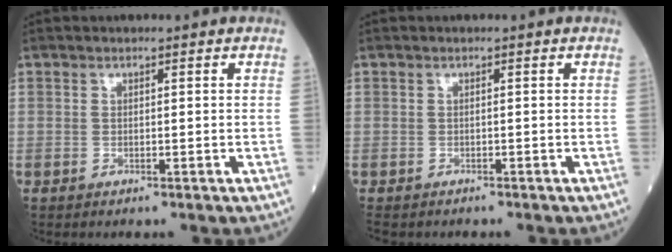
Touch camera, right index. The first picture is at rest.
{"total": 3.1, "force": [-2.6, 1.5, 0.6], "torque": [-0.012, -0.001, -0.040]}